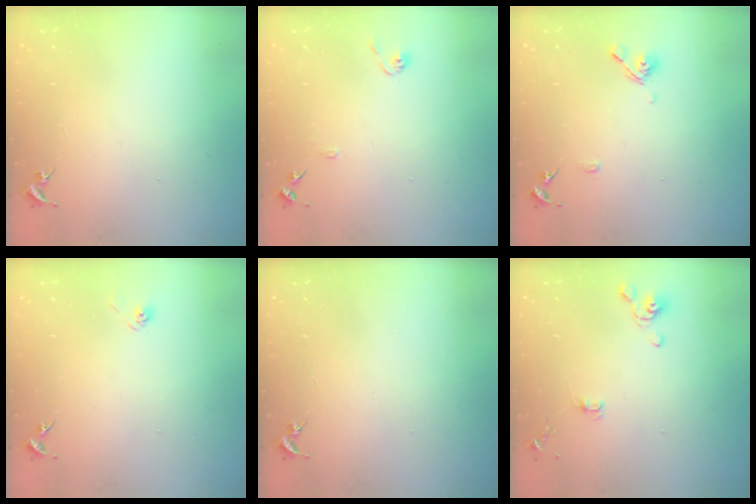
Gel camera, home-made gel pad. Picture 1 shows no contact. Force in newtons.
{"total": 7.9, "press": 7.9, "slide": 0.8}
{"total": 8.6, "press": 8.4, "slide": 1.6}
{"total": 2.9, "press": 2.5, "slide": 1.5}
{"total": 0.0}
{"total": 4.1, "press": 3.9, "slide": 1.4}